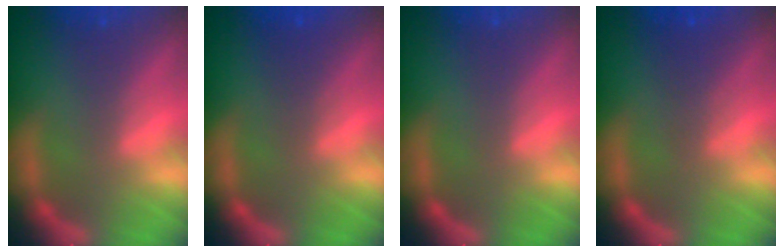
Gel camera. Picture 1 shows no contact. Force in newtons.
{"total": 2.0}
{"total": 0.0}
{"total": 2.5}